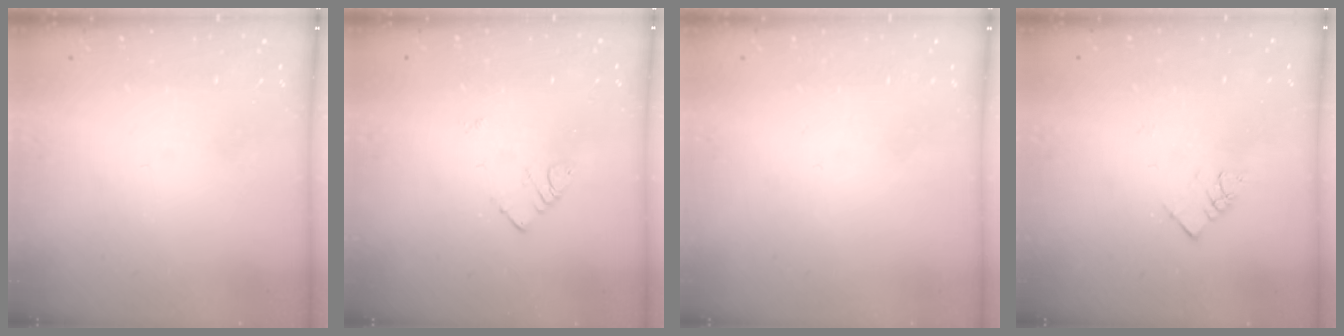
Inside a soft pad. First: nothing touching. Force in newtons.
{"total": 3.8, "press": 3.8, "slide": 0.4}
{"total": 1.5, "press": 1.5, "slide": 0.1}
{"total": 3.6, "press": 3.6, "slide": 0.2}